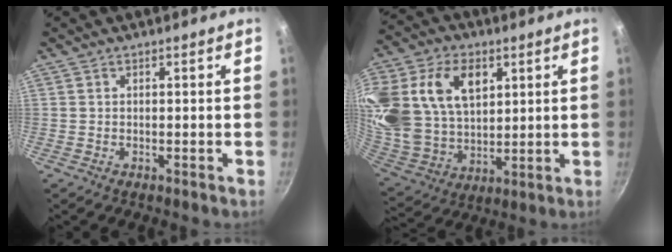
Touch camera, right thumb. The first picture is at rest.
{"total": 27.6, "force": [10.1, 18.8, 17.5], "torque": [-0.384, 0.019, 0.194]}